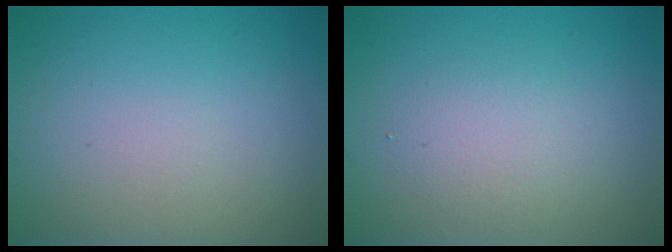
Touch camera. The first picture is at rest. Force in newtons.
{"total": 2.2, "press": 2.1, "slide": 0.2}